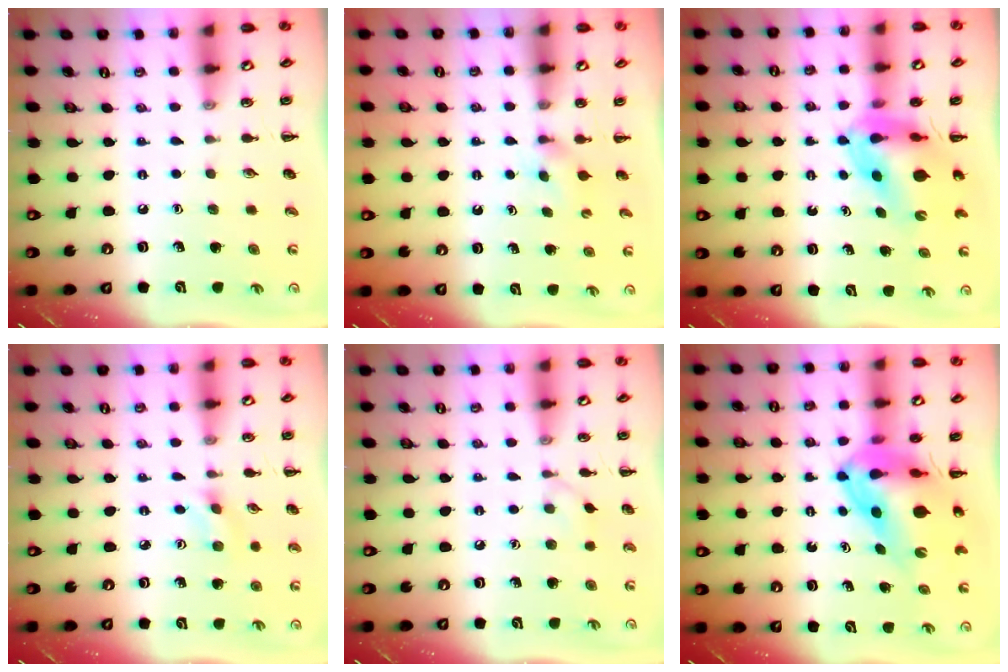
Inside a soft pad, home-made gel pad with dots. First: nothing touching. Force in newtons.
{"total": 2.5, "press": 2.4, "slide": 0.9}
{"total": 9.2, "press": 8.8, "slide": 2.9}
{"total": 1.4, "press": 1.3, "slide": 0.5}
{"total": 2.8, "press": 2.5, "slide": 1.1}
{"total": 12.3, "press": 11.7, "slide": 3.7}